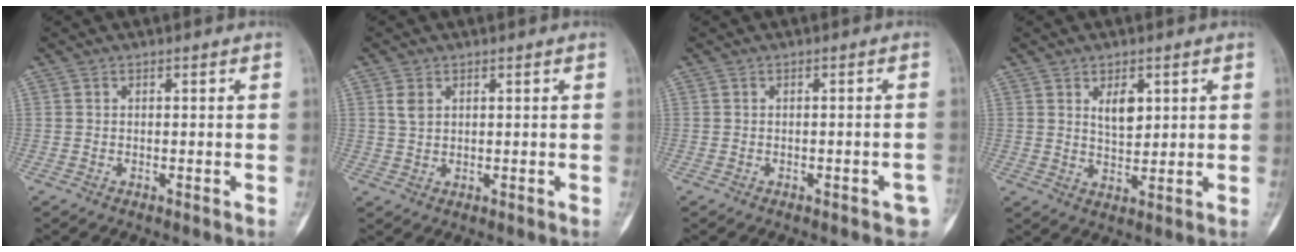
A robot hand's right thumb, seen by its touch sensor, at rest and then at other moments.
{"total": 2.6, "force": [1.1, 1.7, 1.6], "torque": [-0.025, -0.002, 0.026]}
{"total": 3.4, "force": [-1.9, 1.2, 2.5], "torque": [-0.023, 0.014, -0.017]}
{"total": 5.0, "force": [2.0, 2.7, 3.7], "torque": [-0.048, -0.016, 0.038]}